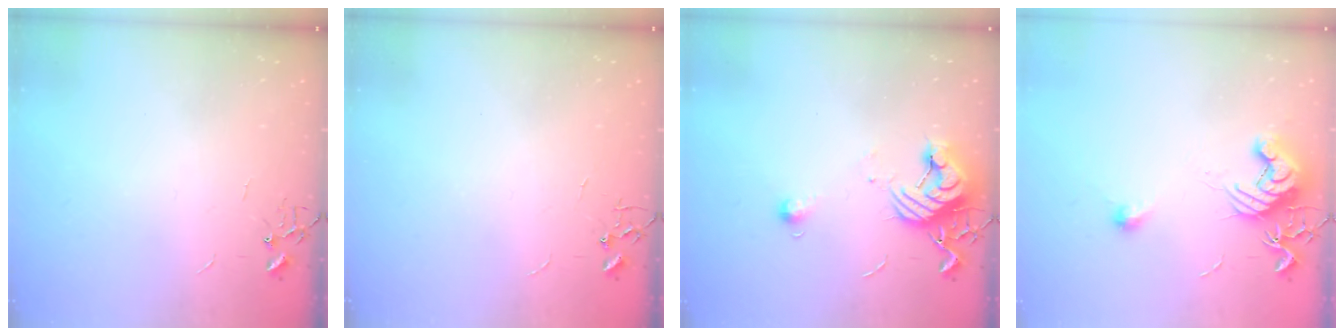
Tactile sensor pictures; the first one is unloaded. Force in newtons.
{"total": 0.0}
{"total": 11.4, "press": 11.3, "slide": 1.2}
{"total": 12.4, "press": 12.3, "slide": 1.0}